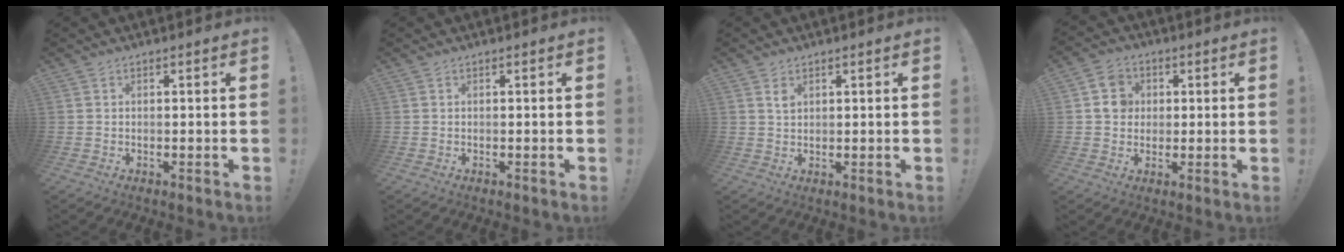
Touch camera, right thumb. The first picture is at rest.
{"total": 0.0}
{"total": 1.8, "force": [1.1, 1.0, 1.0], "torque": [-0.010, -0.007, 0.018]}
{"total": 7.7, "force": [1.6, 6.9, 3.2], "torque": [-0.048, 0.009, 0.034]}